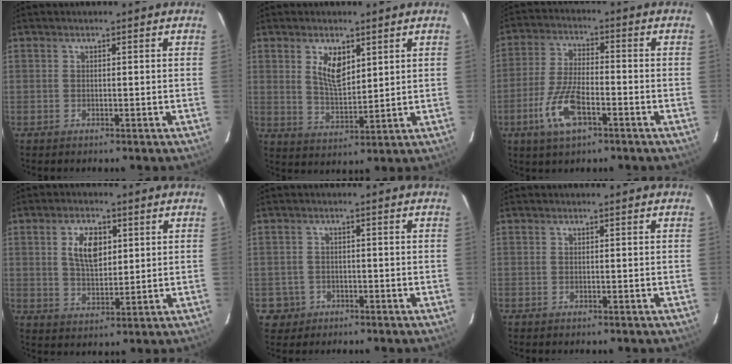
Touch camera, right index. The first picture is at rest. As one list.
[{"total": 7.2, "force": [3.2, 4.0, 5.0], "torque": [-0.086, 0.002, 0.065]}, {"total": 10.1, "force": [-4.6, 3.7, 8.2], "torque": [-0.179, -0.006, -0.086]}, {"total": 7.4, "force": [2.3, 3.9, 5.9], "torque": [-0.108, 0.008, 0.046]}, {"total": 4.0, "force": [-1.3, 3.8, 0.3], "torque": [-0.017, 0.015, -0.016]}, {"total": 0.0}]